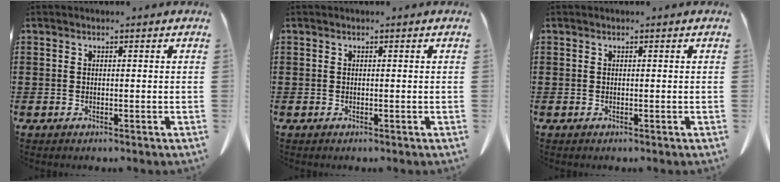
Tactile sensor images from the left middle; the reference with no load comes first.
{"total": 0.0}
{"total": 0.0}